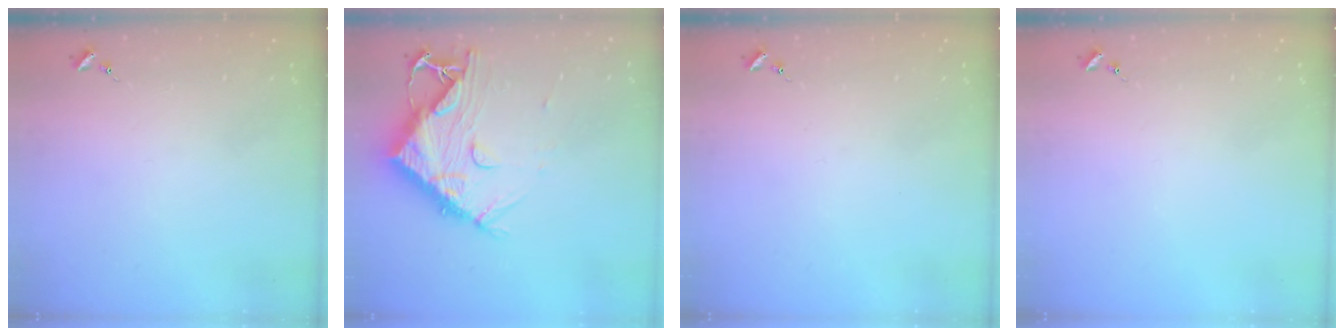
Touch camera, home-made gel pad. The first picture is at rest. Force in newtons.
{"total": 13.2, "press": 13.1, "slide": 1.4}
{"total": 0.0}
{"total": 0.0}